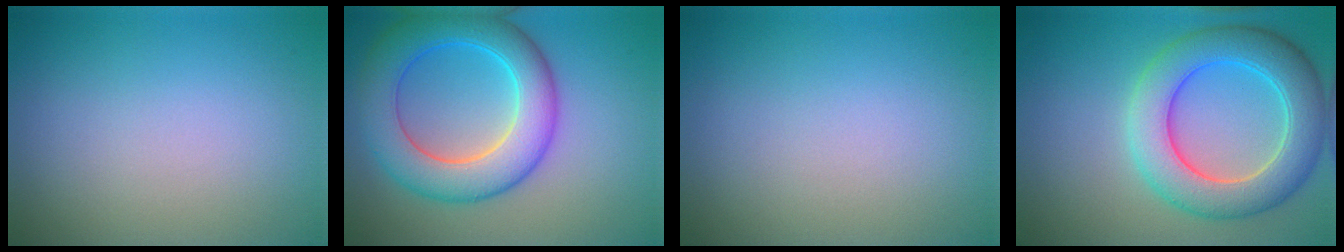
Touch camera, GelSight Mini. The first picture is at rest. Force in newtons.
{"total": 8.3, "press": 8.3, "slide": 0.0}
{"total": 0.0}
{"total": 7.7, "press": 7.7, "slide": 0.2}